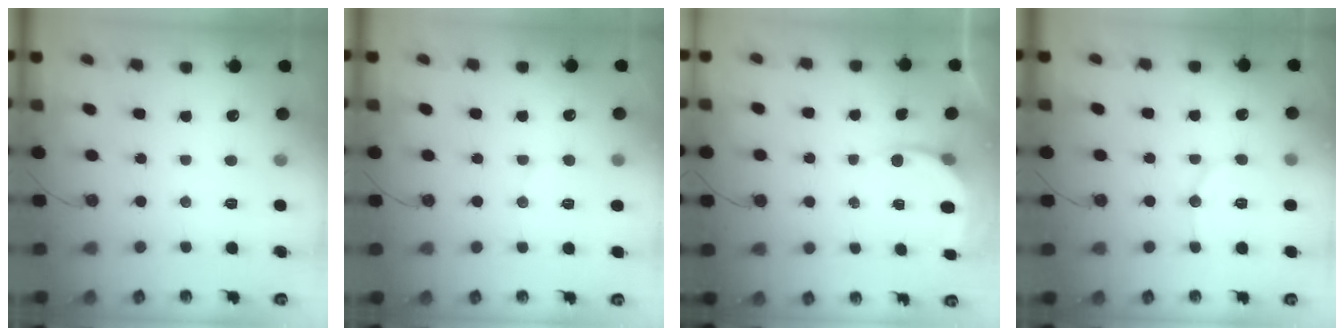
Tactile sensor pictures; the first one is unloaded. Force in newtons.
{"total": 5.0, "press": 4.9, "slide": 0.9}
{"total": 4.8, "press": 4.8, "slide": 0.3}
{"total": 7.6, "press": 7.4, "slide": 1.6}